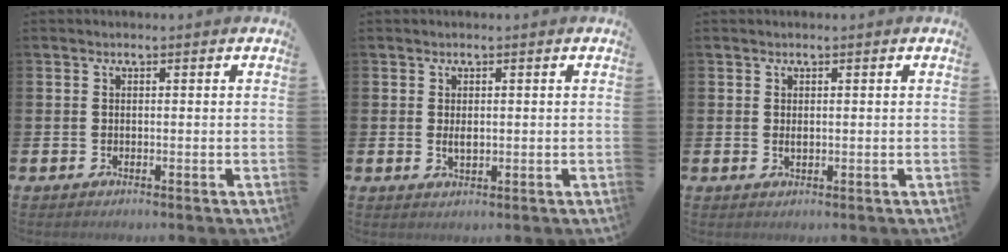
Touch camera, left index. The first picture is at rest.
{"total": 1.4, "force": [0.3, 0.7, 1.2], "torque": [-0.013, -0.002, 0.002]}
{"total": 0.7, "force": [0.3, 0.3, 0.6], "torque": [-0.007, 0.001, 0.003]}